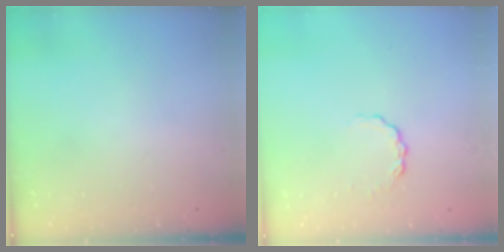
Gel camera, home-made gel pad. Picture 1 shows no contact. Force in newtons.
{"total": 3.5, "press": 3.5, "slide": 0.4}